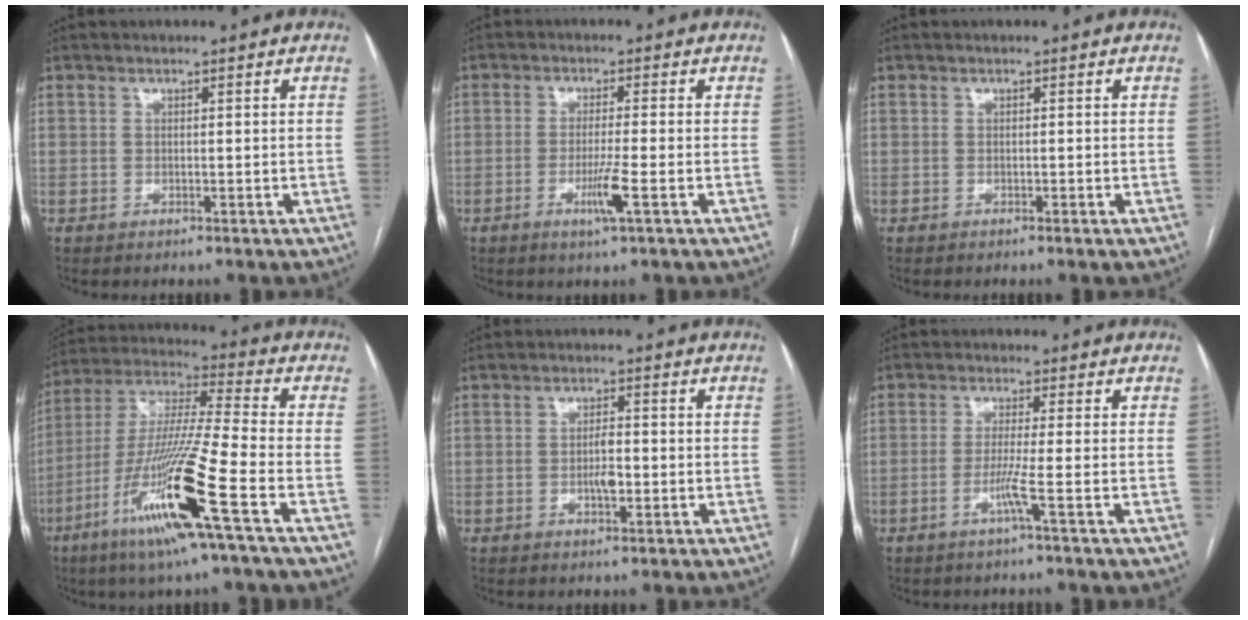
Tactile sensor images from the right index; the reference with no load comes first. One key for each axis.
{"total": 4.4, "fx": -1.8, "fy": -0.5, "fz": 4.0, "tx": -0.079, "ty": -0.011, "tz": -0.034}
{"total": 0.0}
{"total": 18.3, "fx": -8.2, "fy": -0.8, "fz": 16.4, "tx": -0.344, "ty": -0.033, "tz": -0.161}
{"total": 2.7, "fx": -0.7, "fy": 0.8, "fz": 2.5, "tx": -0.046, "ty": 0.003, "tz": -0.011}
{"total": 3.4, "fx": -1.5, "fy": -1.2, "fz": 2.7, "tx": -0.059, "ty": -0.007, "tz": -0.033}